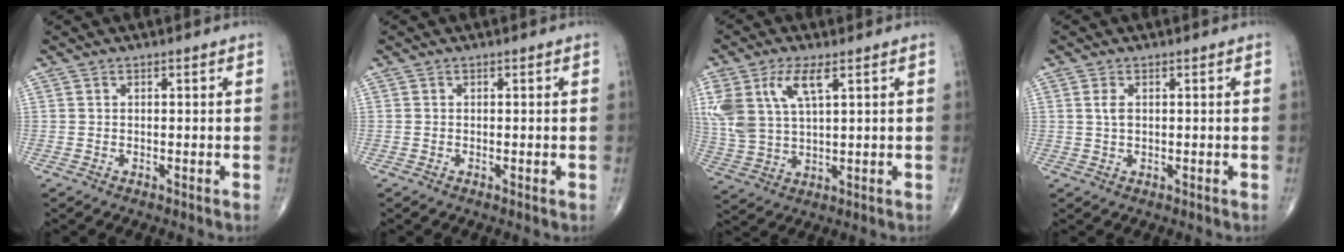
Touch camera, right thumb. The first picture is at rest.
{"total": 0.0}
{"total": 11.7, "force": [4.9, 5.2, 9.3], "torque": [-0.211, -0.005, 0.104]}
{"total": 2.1, "force": [0.6, 1.2, 1.7], "torque": [-0.037, -0.001, 0.012]}